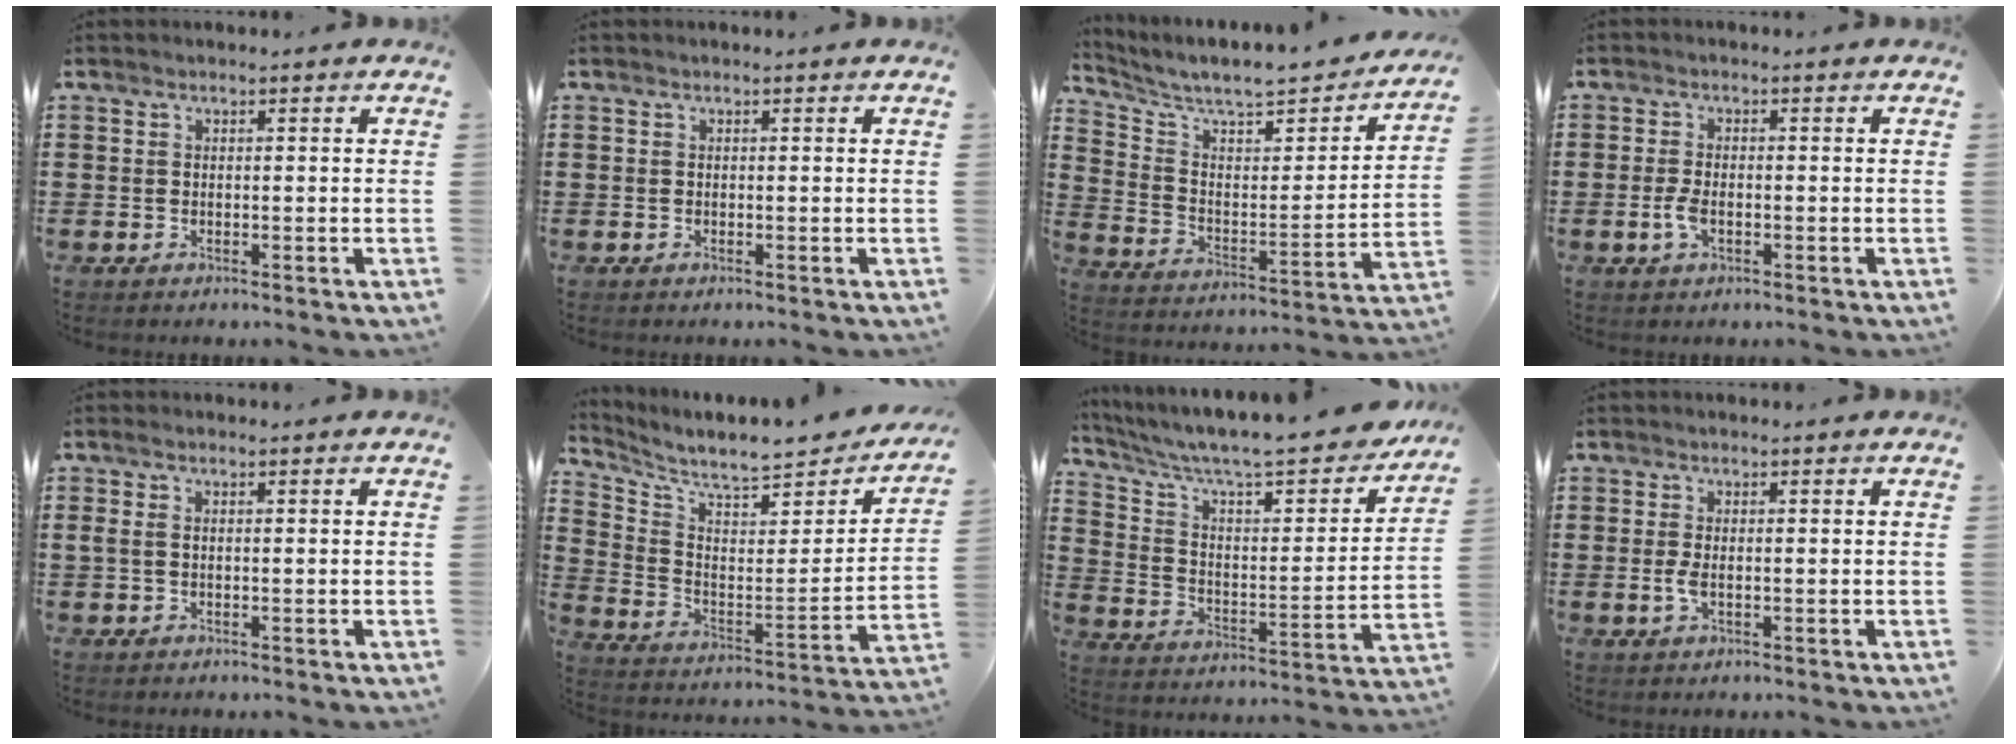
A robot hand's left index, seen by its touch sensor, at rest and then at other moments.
{"total": 0.0}
{"total": 6.6, "force": [5.8, 1.0, 2.8], "torque": [-0.086, -0.049, 0.094]}
{"total": 3.0, "force": [-0.9, 1.2, 2.6], "torque": [-0.070, -0.007, -0.021]}
{"total": 1.2, "force": [0.0, 0.4, 1.1], "torque": [-0.022, 0.001, -0.001]}
{"total": 6.6, "force": [5.9, 0.3, 2.9], "torque": [-0.085, -0.051, 0.094]}
{"total": 8.3, "force": [6.9, 1.3, 4.3], "torque": [-0.107, -0.055, 0.113]}
{"total": 1.8, "force": [-0.2, 0.6, 1.7], "torque": [-0.046, -0.007, -0.007]}